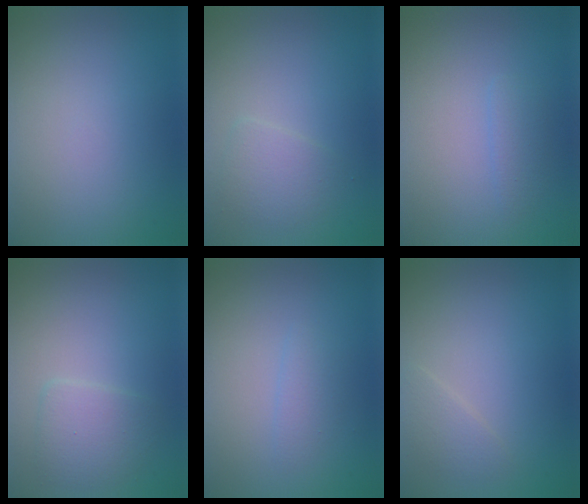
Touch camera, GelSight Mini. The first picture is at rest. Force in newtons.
{"total": 1.9, "press": 1.9, "slide": 0.0}
{"total": 1.1, "press": 1.1, "slide": 0.1}
{"total": 2.4, "press": 2.4, "slide": 0.0}
{"total": 1.1, "press": 1.1, "slide": 0.1}
{"total": 1.4, "press": 1.4, "slide": 0.1}